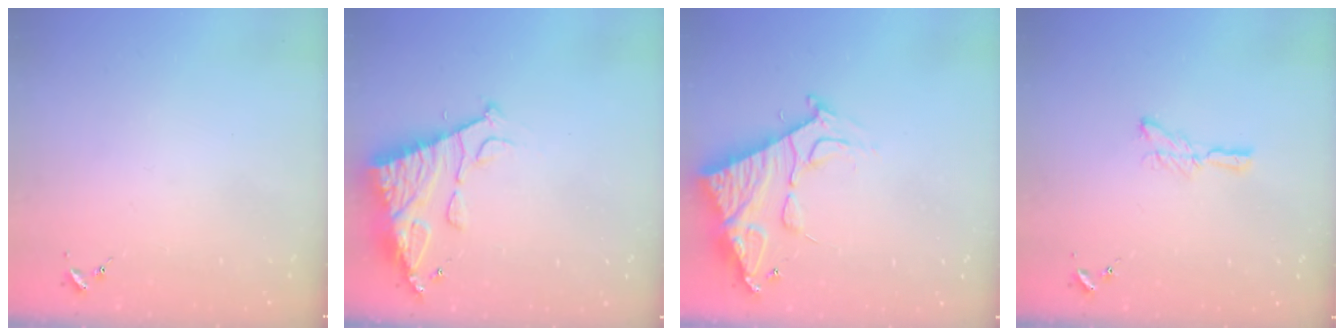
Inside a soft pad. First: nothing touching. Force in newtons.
{"total": 14.2, "press": 14.1, "slide": 1.1}
{"total": 18.5, "press": 18.4, "slide": 1.8}
{"total": 6.4, "press": 6.4, "slide": 0.3}